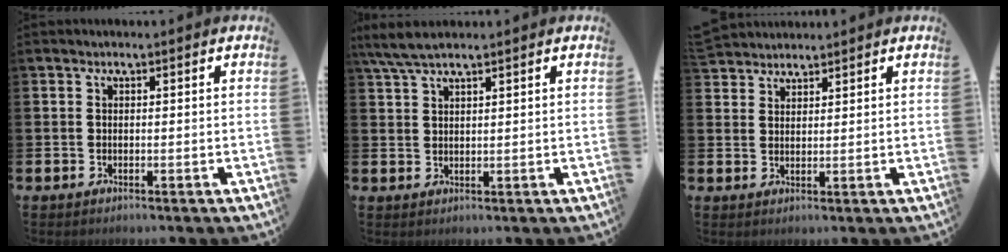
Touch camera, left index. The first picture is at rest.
{"total": 4.4, "force": [3.7, 0.7, 2.4], "torque": [-0.054, -0.004, 0.067]}
{"total": 3.0, "force": [2.9, 0.5, -0.3], "torque": [0.013, -0.015, 0.053]}